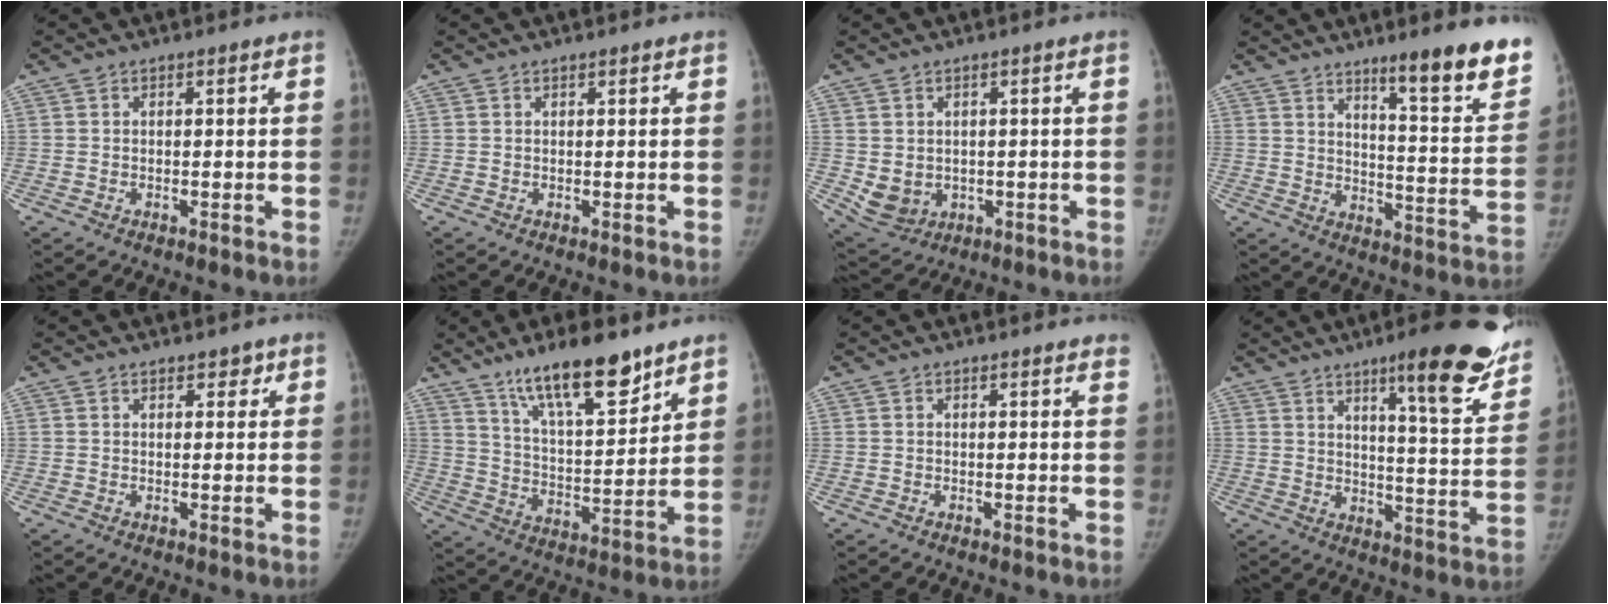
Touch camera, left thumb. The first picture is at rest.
{"total": 0.5, "force": [0.5, 0.1, 0.2], "torque": [-0.005, -0.002, 0.009]}
{"total": 5.9, "force": [-0.1, 4.9, 3.2], "torque": [-0.051, -0.006, 0.022]}
{"total": 16.7, "force": [11.2, 2.2, 12.1], "torque": [-0.129, -0.083, 0.167]}
{"total": 2.5, "force": [1.8, 1.3, 1.1], "torque": [0.004, -0.009, 0.022]}
{"total": 17.2, "force": [12.1, 5.0, 11.1], "torque": [-0.155, -0.071, 0.215]}
{"total": 3.4, "force": [3.1, 0.5, 1.3], "torque": [-0.006, -0.007, 0.026]}
{"total": 20.0, "force": [12.8, 3.7, 14.9], "torque": [-0.164, -0.065, 0.174]}